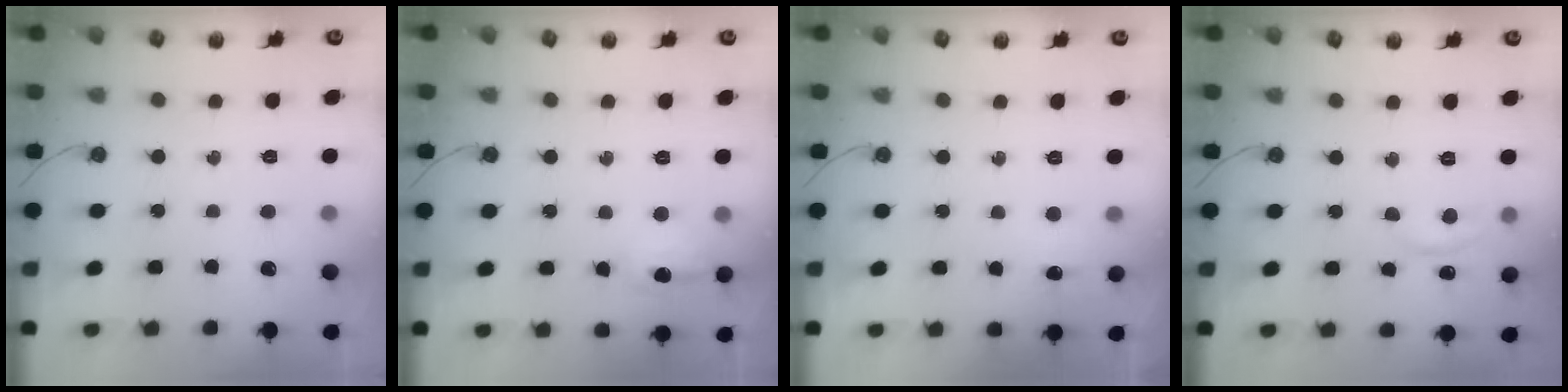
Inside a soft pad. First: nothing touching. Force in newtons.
{"total": 11.2, "press": 11.2, "slide": 1.0}
{"total": 13.0, "press": 3.5, "slide": 12.6}
{"total": 4.7, "press": 4.6, "slide": 0.6}